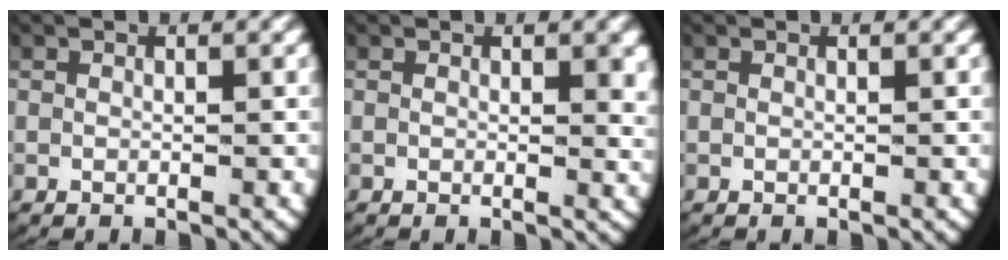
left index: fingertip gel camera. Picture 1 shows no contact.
{"total": 0.9, "force": [0.5, 0.1, 0.7], "torque": [-0.008, -0.008, 0.008]}
{"total": 0.0}